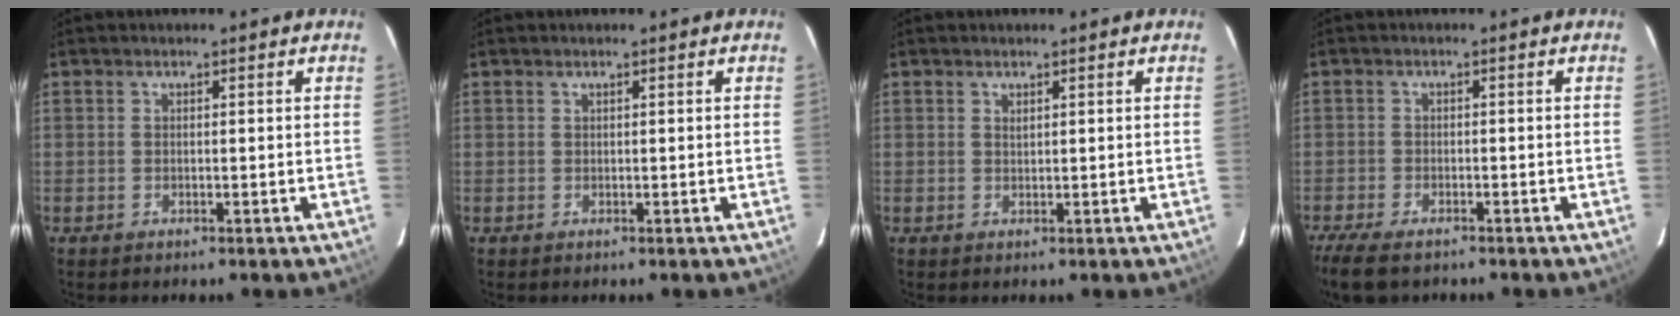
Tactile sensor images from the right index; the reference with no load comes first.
{"total": 0.0}
{"total": 0.7, "force": [0.6, 0.3, 0.2], "torque": [-0.004, 0.001, 0.011]}
{"total": 7.4, "force": [-5.8, 2.6, 3.9], "torque": [-0.107, -0.031, -0.109]}